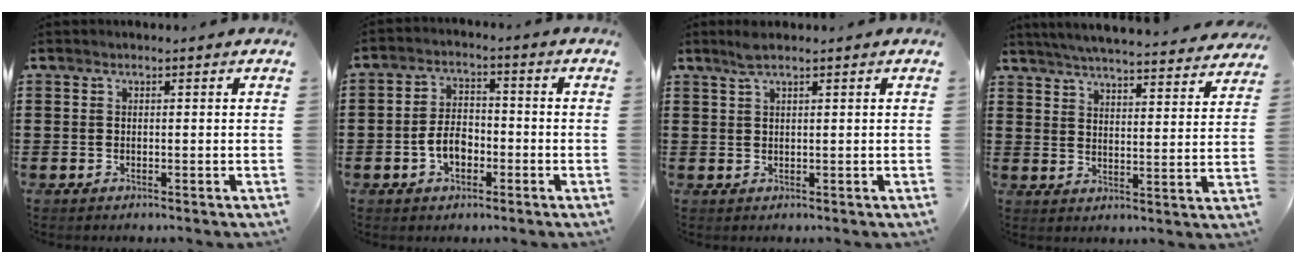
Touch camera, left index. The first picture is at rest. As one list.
[{"total": 5.0, "force": [-1.7, 3.1, 3.6], "torque": [-0.080, 0.004, -0.035]}, {"total": 2.4, "force": [1.6, 0.2, 1.7], "torque": [-0.036, 0.002, 0.029]}, {"total": 5.2, "force": [5.0, -0.5, 1.4], "torque": [-0.048, -0.037, 0.084]}]